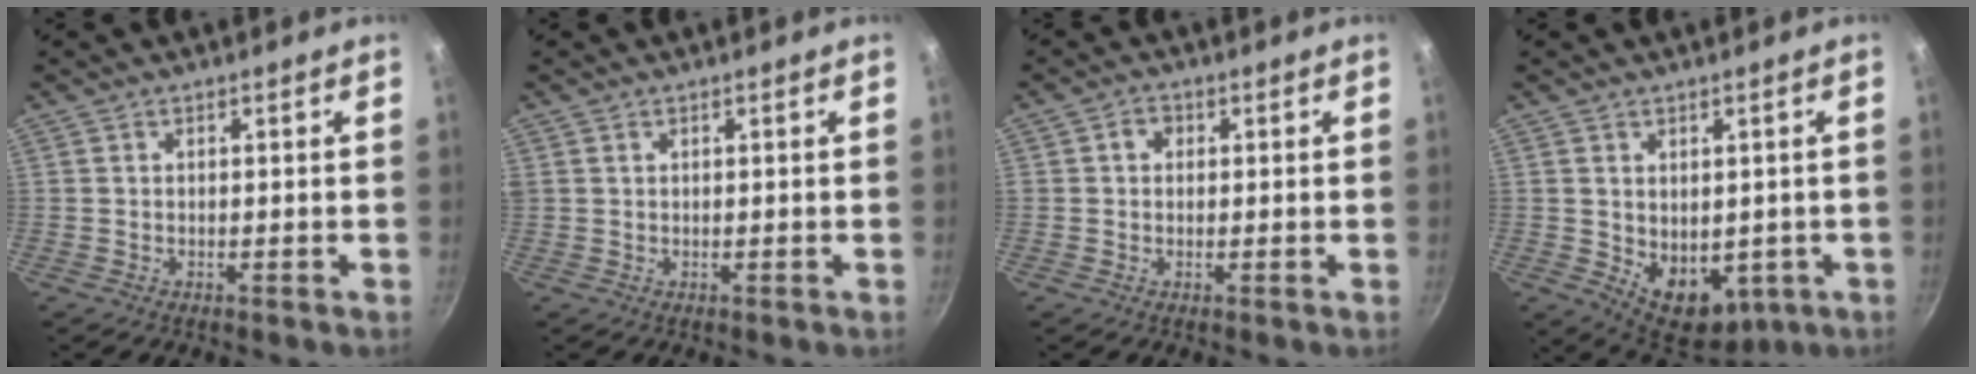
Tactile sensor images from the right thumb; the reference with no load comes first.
{"total": 0.5, "force": [0.3, 0.4, 0.2], "torque": [-0.004, 0.002, 0.006]}
{"total": 2.4, "force": [0.5, 2.1, 1.2], "torque": [-0.007, 0.004, 0.004]}
{"total": 10.5, "force": [-1.2, 7.4, 7.4], "torque": [-0.079, -0.018, 0.008]}